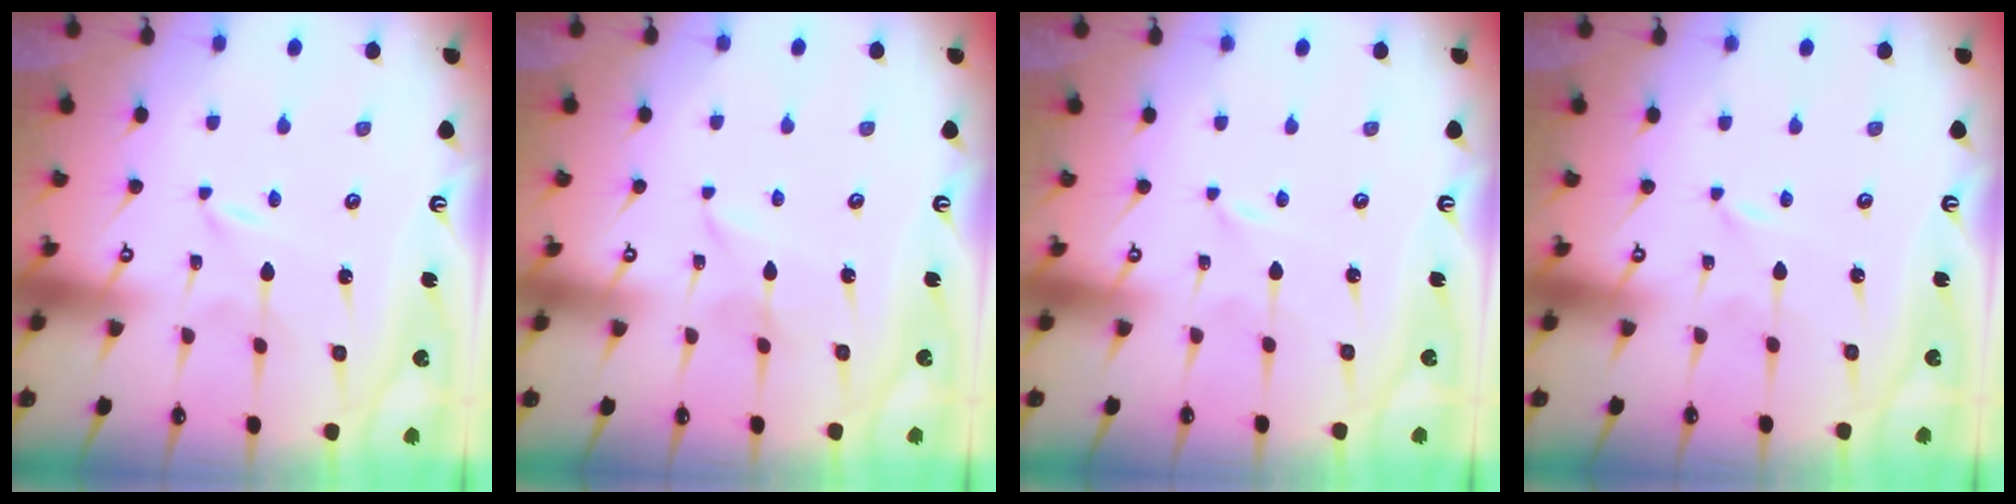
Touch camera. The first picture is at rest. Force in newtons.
{"total": 2.5, "press": 2.5, "slide": 0.2}
{"total": 0.0}
{"total": 0.0}